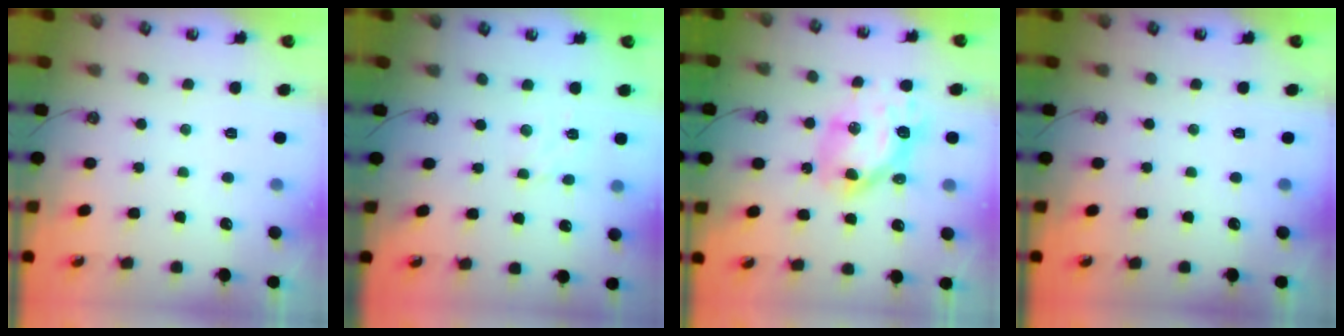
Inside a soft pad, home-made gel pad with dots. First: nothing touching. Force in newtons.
{"total": 2.5, "press": 2.4, "slide": 0.5}
{"total": 12.7, "press": 12.6, "slide": 1.4}
{"total": 0.0}